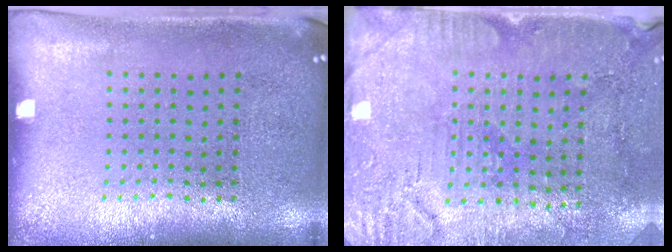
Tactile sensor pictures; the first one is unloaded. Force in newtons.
{"total": 2.9, "press": 2.7, "slide": 1.1}